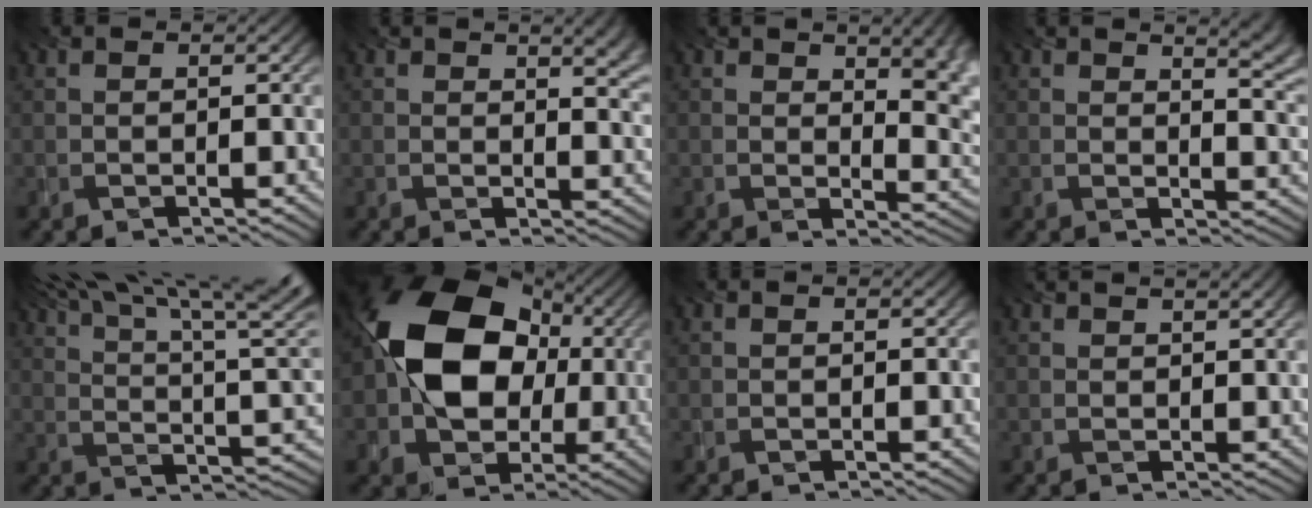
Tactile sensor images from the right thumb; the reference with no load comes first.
{"total": 5.5, "force": [2.8, 2.9, 3.7], "torque": [-0.044, -0.012, 0.051]}
{"total": 8.4, "force": [3.0, 4.6, 6.4], "torque": [-0.072, -0.021, 0.062]}
{"total": 5.6, "force": [3.7, 2.2, 3.7], "torque": [-0.048, -0.007, 0.058]}
{"total": 18.3, "force": [12.3, 5.1, 12.6], "torque": [-0.188, 0.022, 0.172]}
{"total": 15.4, "force": [0.8, 11.5, 10.2], "torque": [-0.162, 0.015, 0.006]}
{"total": 0.0}
{"total": 1.6, "force": [1.5, 0.2, 0.6], "torque": [-0.016, 0.000, 0.028]}